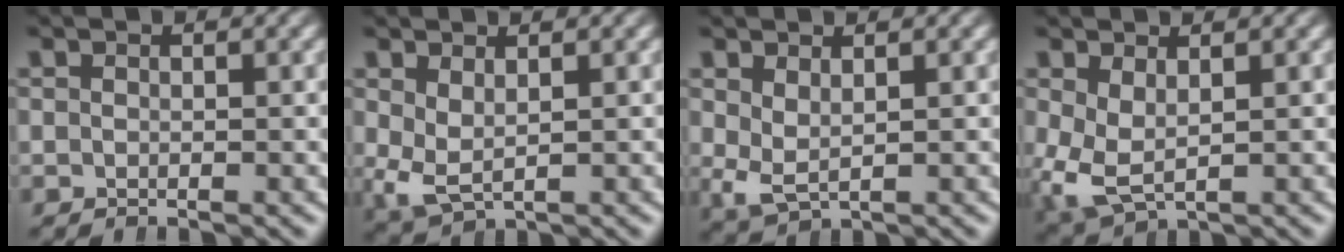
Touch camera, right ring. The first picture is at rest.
{"total": 2.8, "force": [0.1, 2.0, 1.9], "torque": [-0.060, -0.029, 0.023]}
{"total": 2.0, "force": [0.4, 1.2, 1.5], "torque": [-0.044, -0.024, 0.025]}
{"total": 4.3, "force": [-0.5, 3.4, 2.5], "torque": [-0.089, -0.041, 0.013]}